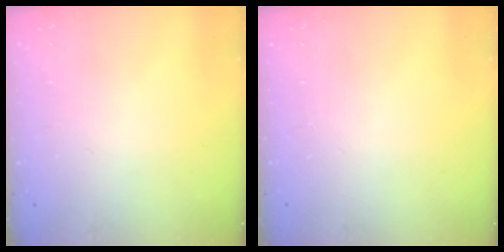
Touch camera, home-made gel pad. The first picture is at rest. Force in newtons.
{"total": 0.0}